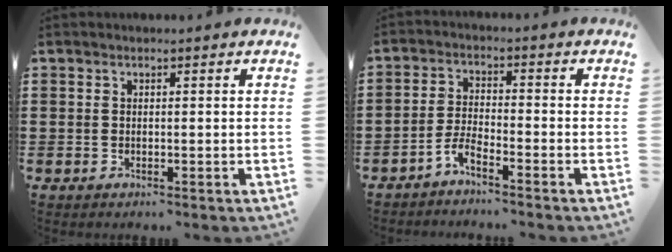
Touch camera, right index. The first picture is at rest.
{"total": 3.5, "force": [-3.2, 0.1, 1.5], "torque": [-0.045, -0.001, -0.068]}